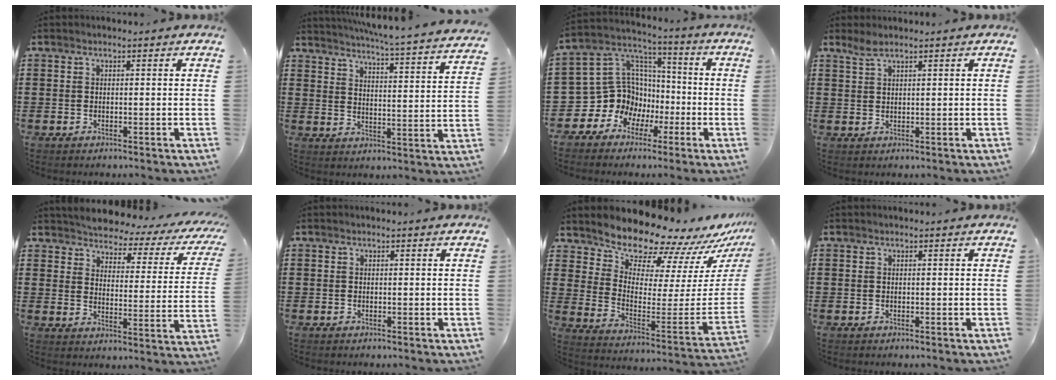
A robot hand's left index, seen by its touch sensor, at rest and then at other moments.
{"total": 4.7, "force": [4.3, -1.0, 1.6], "torque": [-0.044, -0.047, 0.064]}
{"total": 11.3, "force": [-2.6, 10.7, 2.5], "torque": [-0.095, -0.011, -0.041]}
{"total": 1.9, "force": [1.5, 0.4, 1.1], "torque": [-0.025, 0.001, 0.029]}
{"total": 3.1, "force": [3.1, 0.5, 0.5], "torque": [-0.035, -0.029, 0.044]}
{"total": 0.0}
{"total": 10.2, "force": [10.0, 2.0, 0.6], "torque": [-0.034, -0.113, 0.171]}
{"total": 0.0}